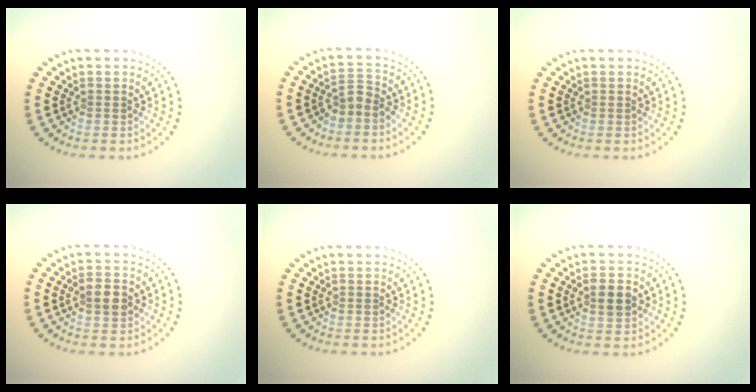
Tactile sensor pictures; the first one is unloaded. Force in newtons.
{"total": 1.8, "press": 1.4, "slide": 1.2}
{"total": 0.0}
{"total": 2.9, "press": 2.9, "slide": 0.1}
{"total": 0.0}
{"total": 2.8, "press": 2.8, "slide": 0.2}